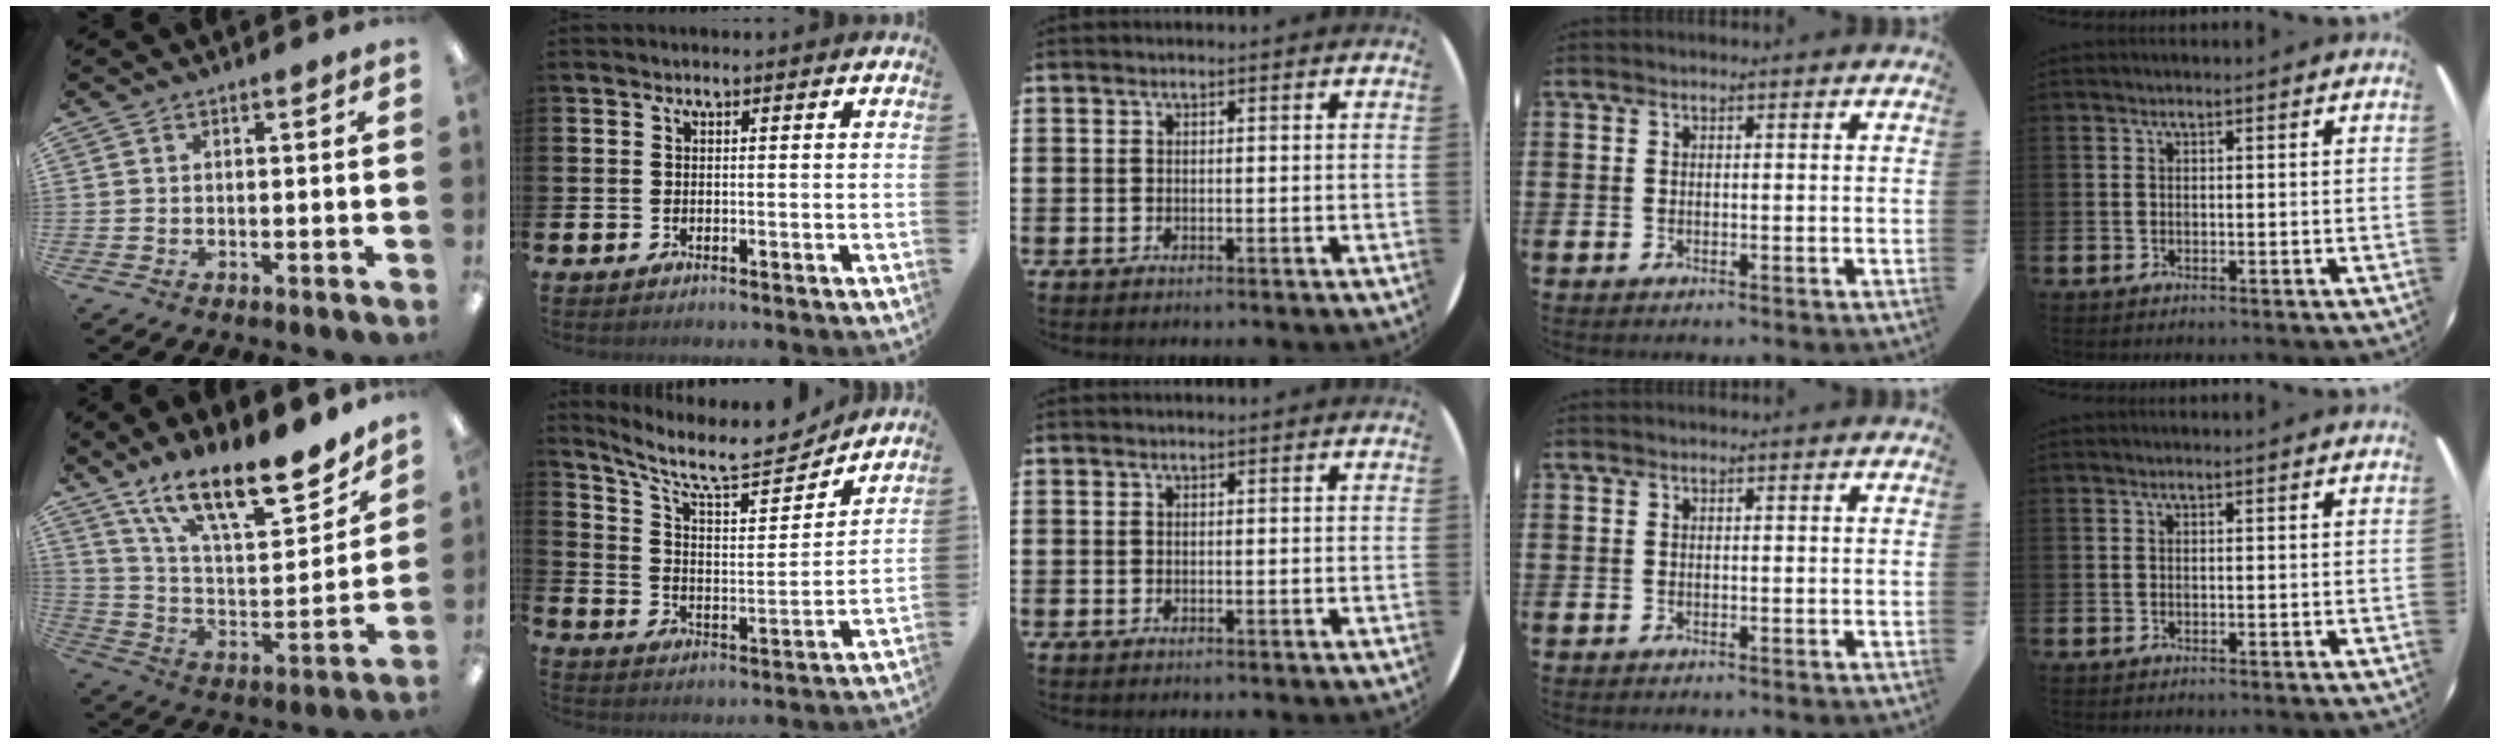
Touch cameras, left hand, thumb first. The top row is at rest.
{"thumb": {"total": 19.3, "force": [14.9, 5.8, 10.8], "torque": [-0.179, -0.102, 0.255]}, "index": {"total": 9.4, "force": [8.3, 2.5, 3.6], "torque": [-0.094, -0.065, 0.142]}}